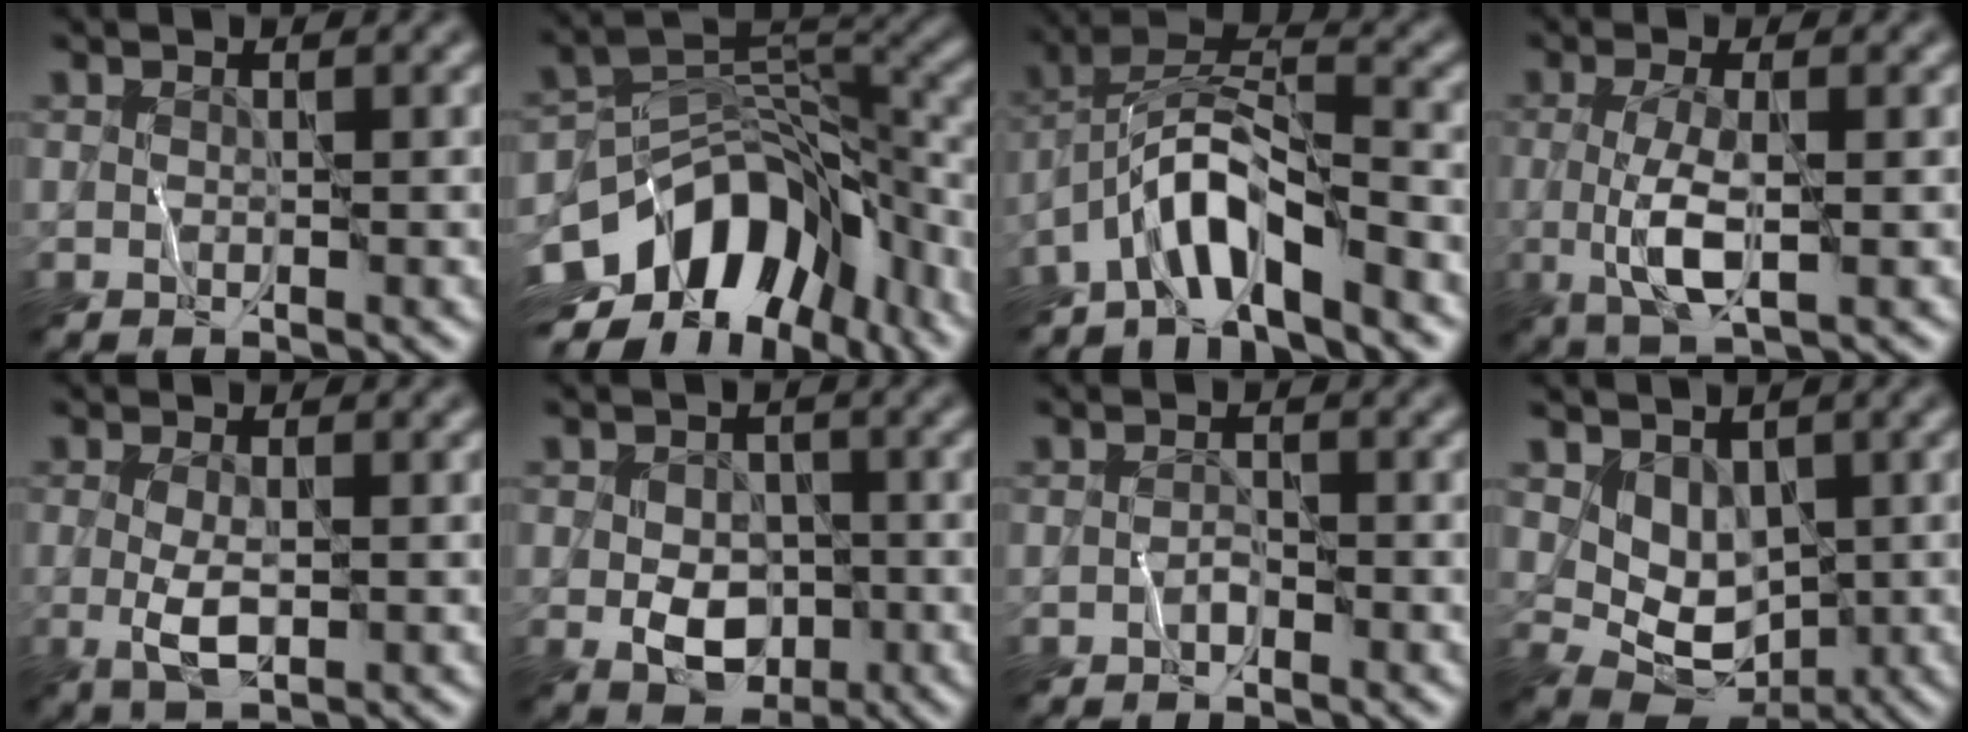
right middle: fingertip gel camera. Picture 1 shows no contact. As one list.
[{"total": 13.0, "force": [-5.7, 8.2, 8.4], "torque": [-0.137, 0.005, -0.106]}, {"total": 5.8, "force": [-3.7, 1.5, 4.1], "torque": [-0.072, 0.012, -0.079]}, {"total": 3.9, "force": [-0.2, 1.0, 3.8], "torque": [-0.084, -0.007, -0.006]}, {"total": 2.8, "force": [-0.2, 1.1, 2.6], "torque": [-0.058, -0.010, -0.003]}, {"total": 4.5, "force": [-0.9, 3.3, 2.9], "torque": [-0.042, -0.005, -0.017]}, {"total": 0.6, "force": [-0.5, 0.3, 0.3], "torque": [-0.002, 0.005, -0.011]}, {"total": 4.8, "force": [1.3, 3.5, 3.0], "torque": [-0.053, -0.020, 0.032]}]